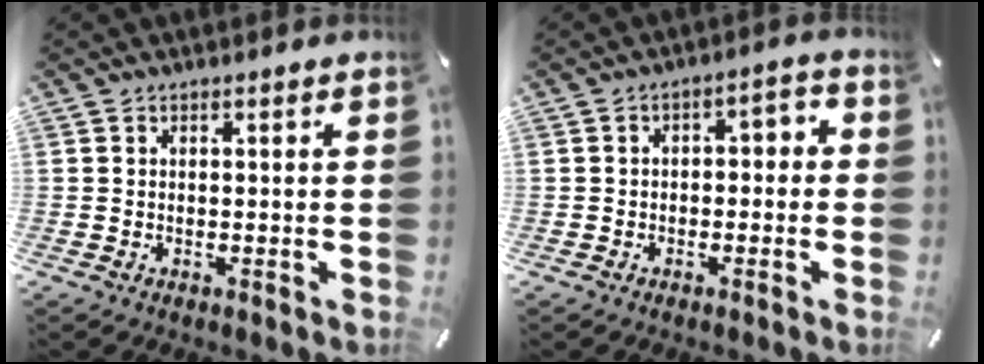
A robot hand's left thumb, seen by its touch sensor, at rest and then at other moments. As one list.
[{"total": 3.3, "force": [-2.2, 2.0, 1.6], "torque": [-0.027, 0.019, -0.044]}]